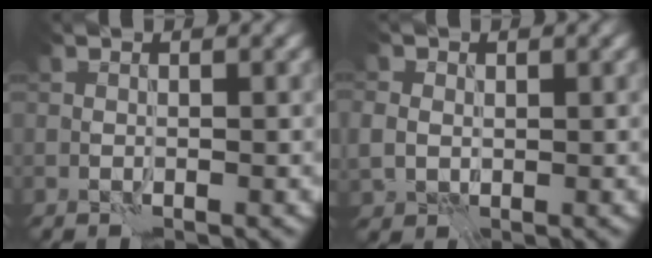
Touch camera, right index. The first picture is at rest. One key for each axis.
{"total": 2.3, "fx": 0.5, "fy": 2.1, "fz": 0.9, "tx": -0.016, "ty": 0.004, "tz": 0.007}